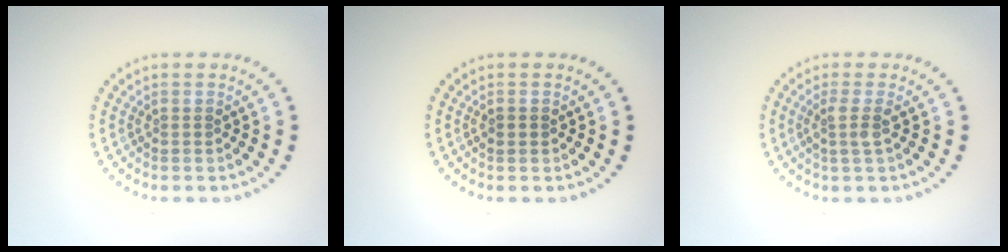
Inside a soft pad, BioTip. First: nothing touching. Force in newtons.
{"total": 0.9, "press": 0.9, "slide": 0.0}
{"total": 1.8, "press": 1.3, "slide": 1.2}